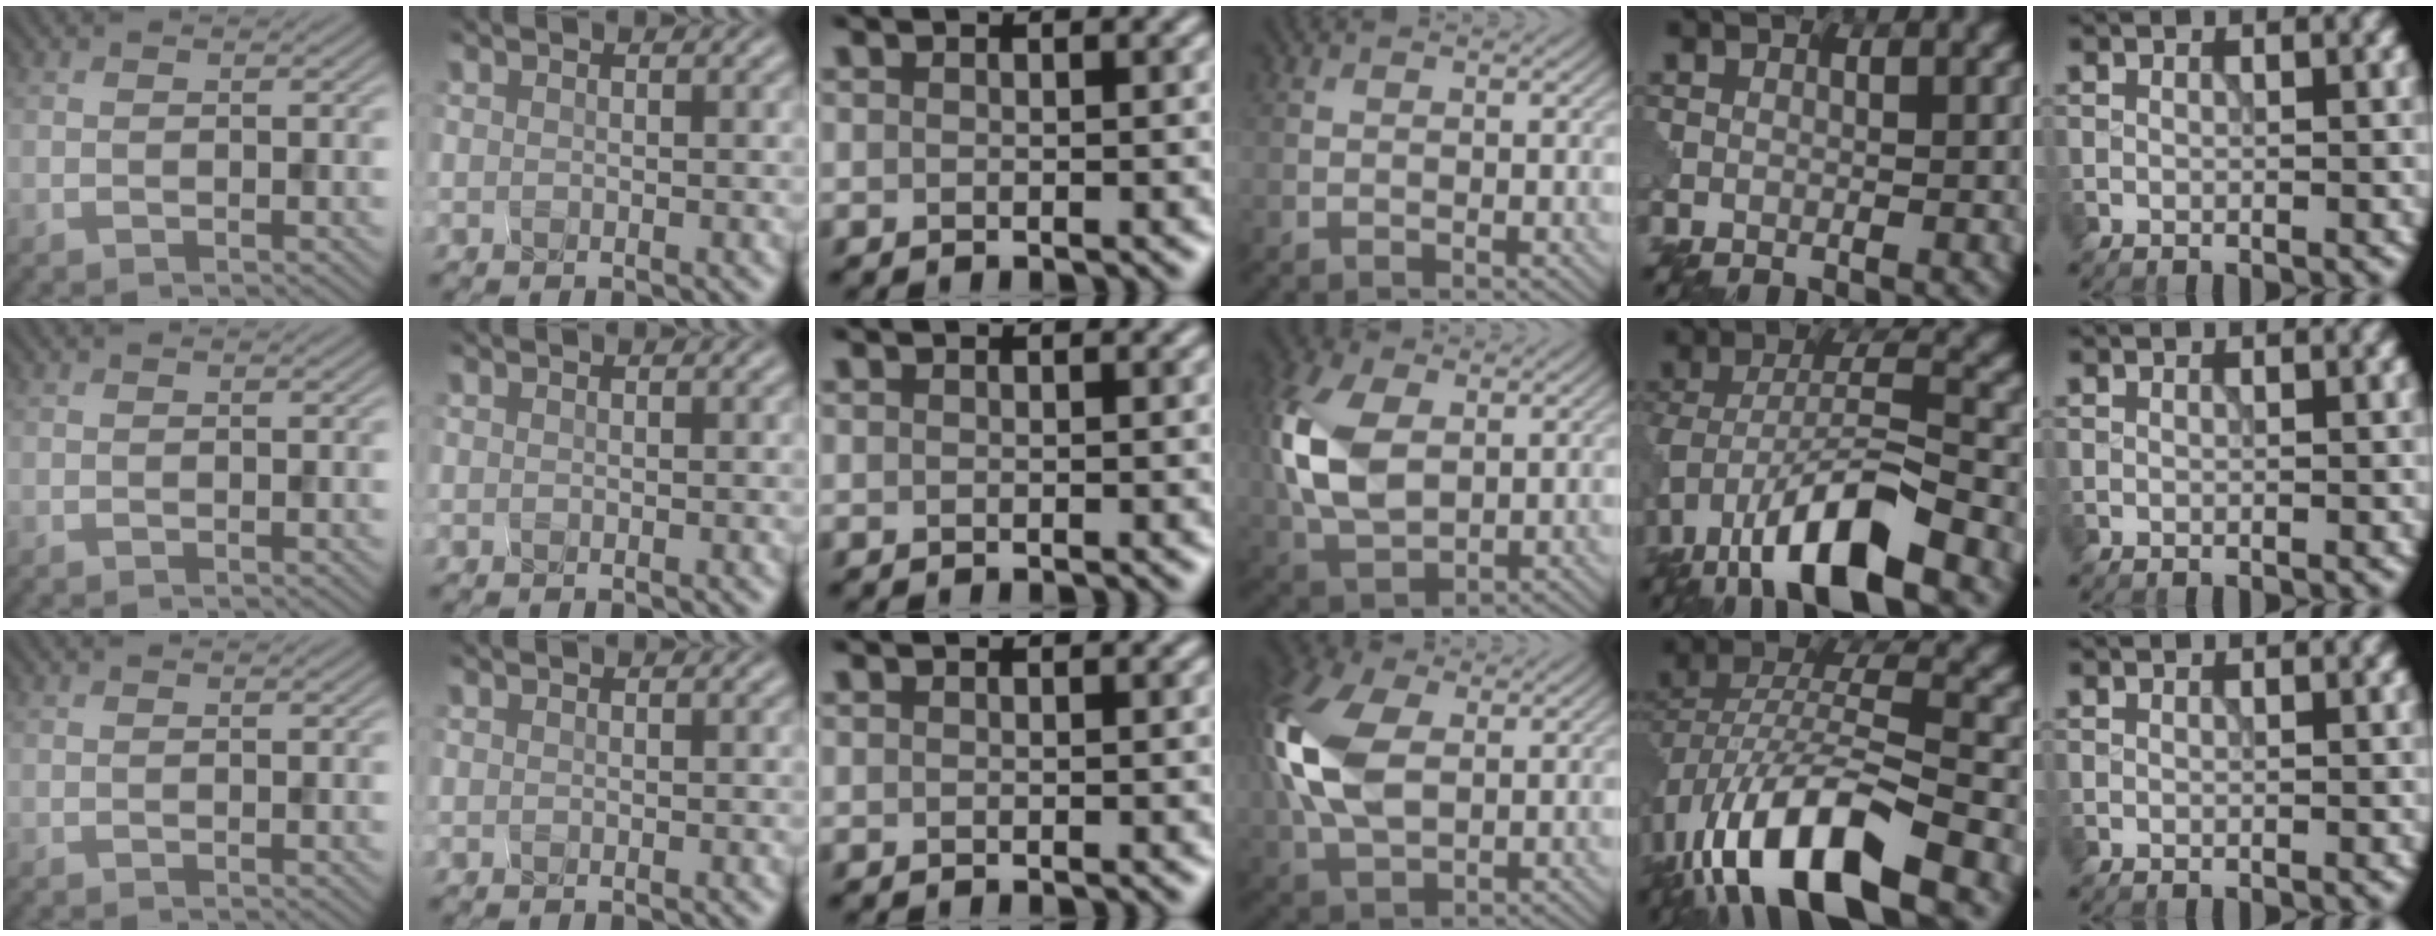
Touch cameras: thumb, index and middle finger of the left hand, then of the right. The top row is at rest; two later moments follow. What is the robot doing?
{"motion": "squeeze", "object": "clothespin"}